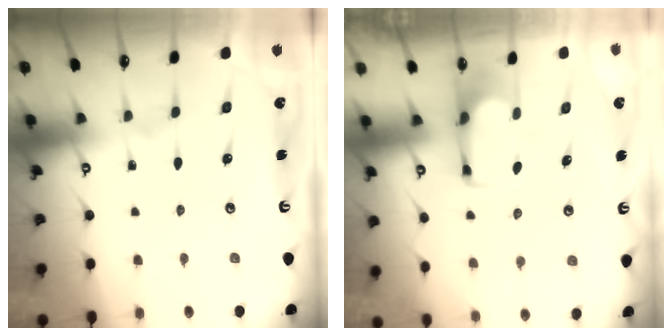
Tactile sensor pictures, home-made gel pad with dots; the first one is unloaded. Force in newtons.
{"total": 2.9, "press": 2.9, "slide": 0.5}